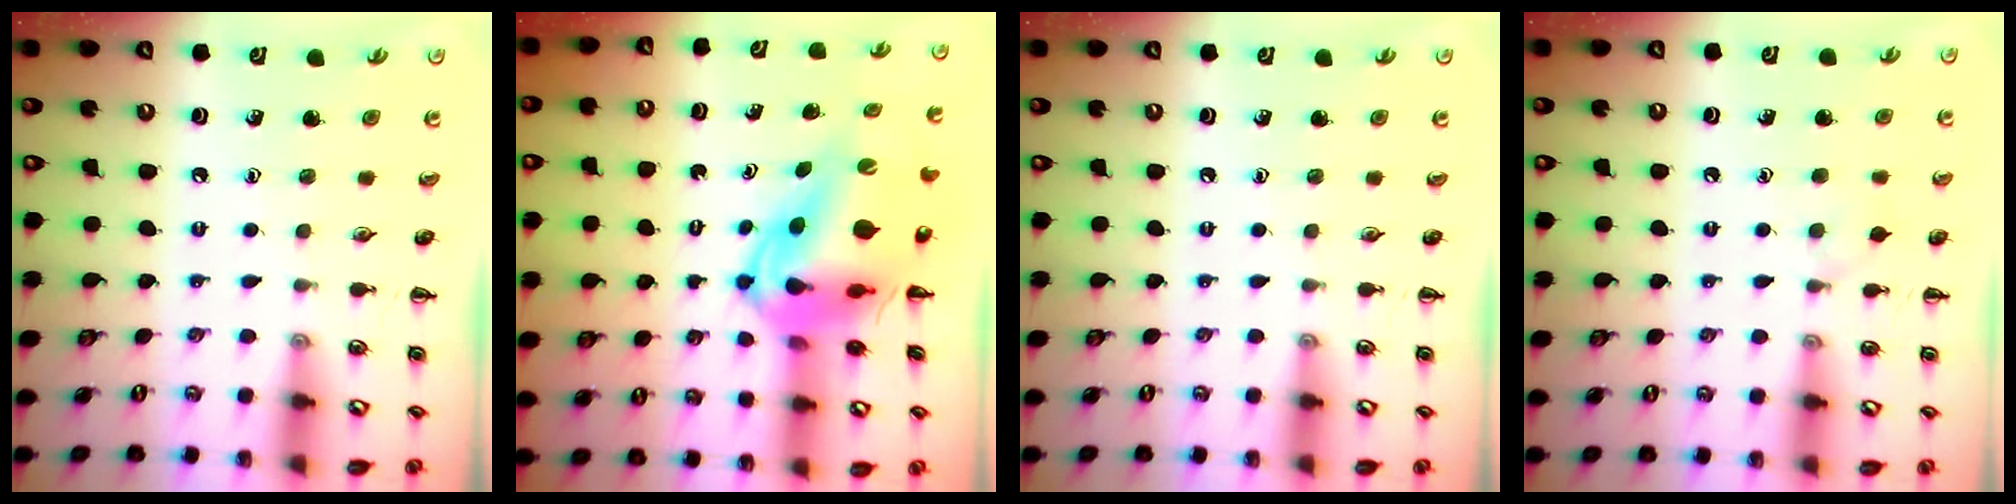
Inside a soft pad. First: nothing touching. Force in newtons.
{"total": 11.3, "press": 10.7, "slide": 3.4}
{"total": 0.0}
{"total": 4.1, "press": 3.8, "slide": 1.6}